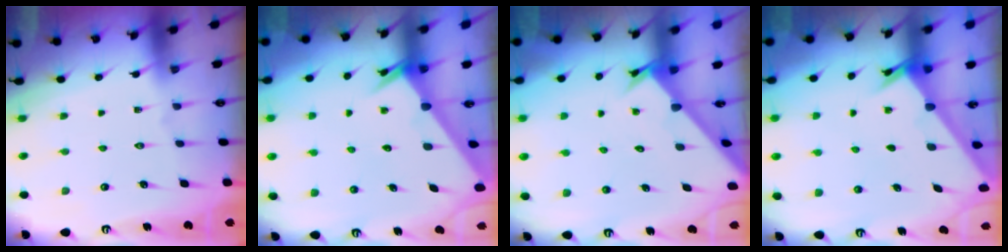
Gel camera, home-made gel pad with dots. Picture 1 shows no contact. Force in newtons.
{"total": 2.6, "press": 2.6, "slide": 0.1}
{"total": 2.4, "press": 2.4, "slide": 0.1}
{"total": 2.3, "press": 2.3, "slide": 0.3}